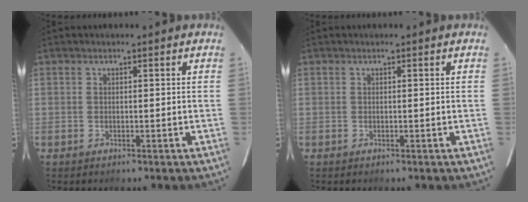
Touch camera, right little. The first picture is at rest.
{"total": 0.0}